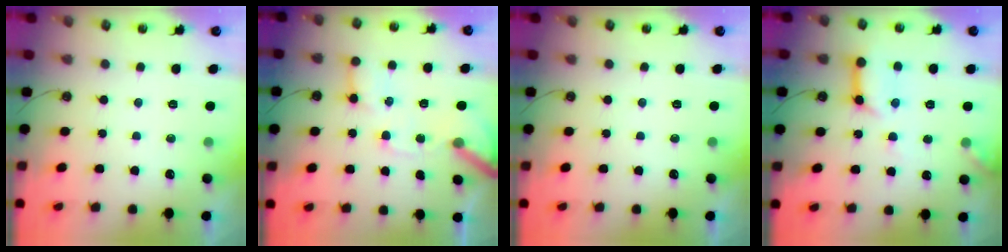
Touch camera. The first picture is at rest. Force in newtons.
{"total": 12.7, "press": 12.6, "slide": 1.7}
{"total": 0.0}
{"total": 11.8, "press": 11.8, "slide": 1.2}